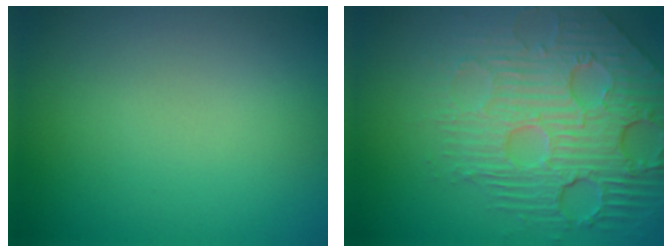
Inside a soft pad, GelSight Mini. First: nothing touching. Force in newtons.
{"total": 7.9, "press": 5.6, "slide": 5.5}